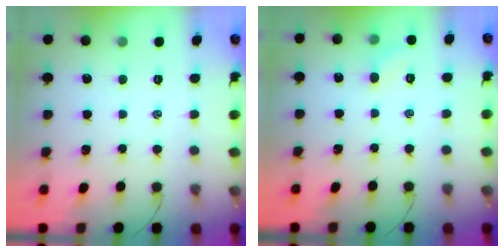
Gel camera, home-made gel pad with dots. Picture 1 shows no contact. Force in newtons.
{"total": 4.2, "press": 4.0, "slide": 1.2}